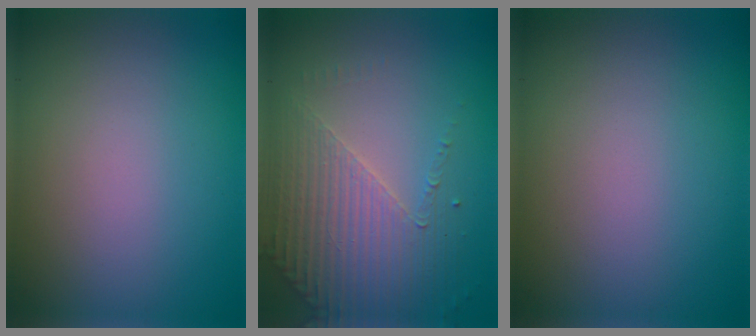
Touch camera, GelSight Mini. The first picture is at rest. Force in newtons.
{"total": 4.3, "press": 3.2, "slide": 2.9}
{"total": 0.0}